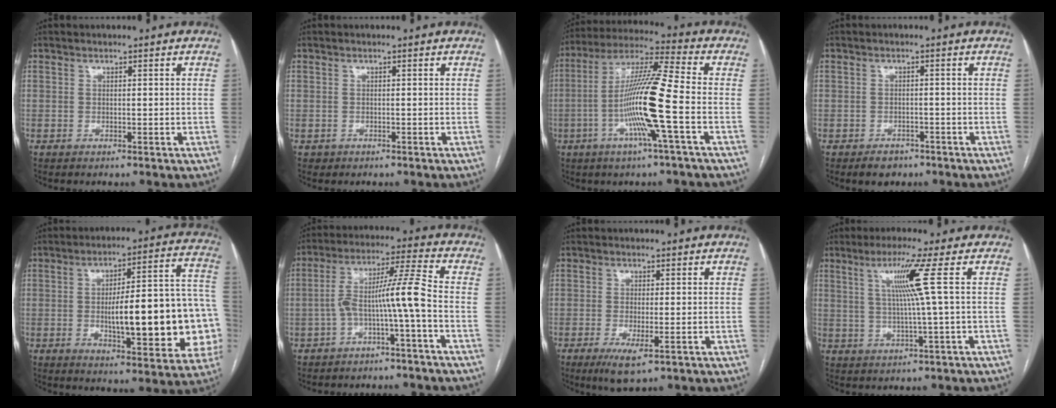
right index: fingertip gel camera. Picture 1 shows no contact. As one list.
[{"total": 0.6, "force": [-0.4, 0.5, -0.1], "torque": [-0.005, 0.003, -0.004]}, {"total": 14.4, "force": [-3.5, -0.9, 14.0], "torque": [-0.266, -0.002, -0.077]}, {"total": 2.8, "force": [-2.0, 1.9, 0.7], "torque": [-0.008, 0.004, -0.023]}, {"total": 22.5, "force": [-2.9, 4.8, 21.8], "torque": [-0.234, 0.035, -0.025]}, {"total": 8.6, "force": [-2.6, -0.9, 8.1], "torque": [-0.144, 0.034, -0.044]}, {"total": 4.5, "force": [-2.1, 0.9, 3.8], "torque": [-0.068, -0.011, -0.030]}, {"total": 6.6, "force": [1.7, -2.3, 6.0], "torque": [-0.116, -0.001, 0.039]}]